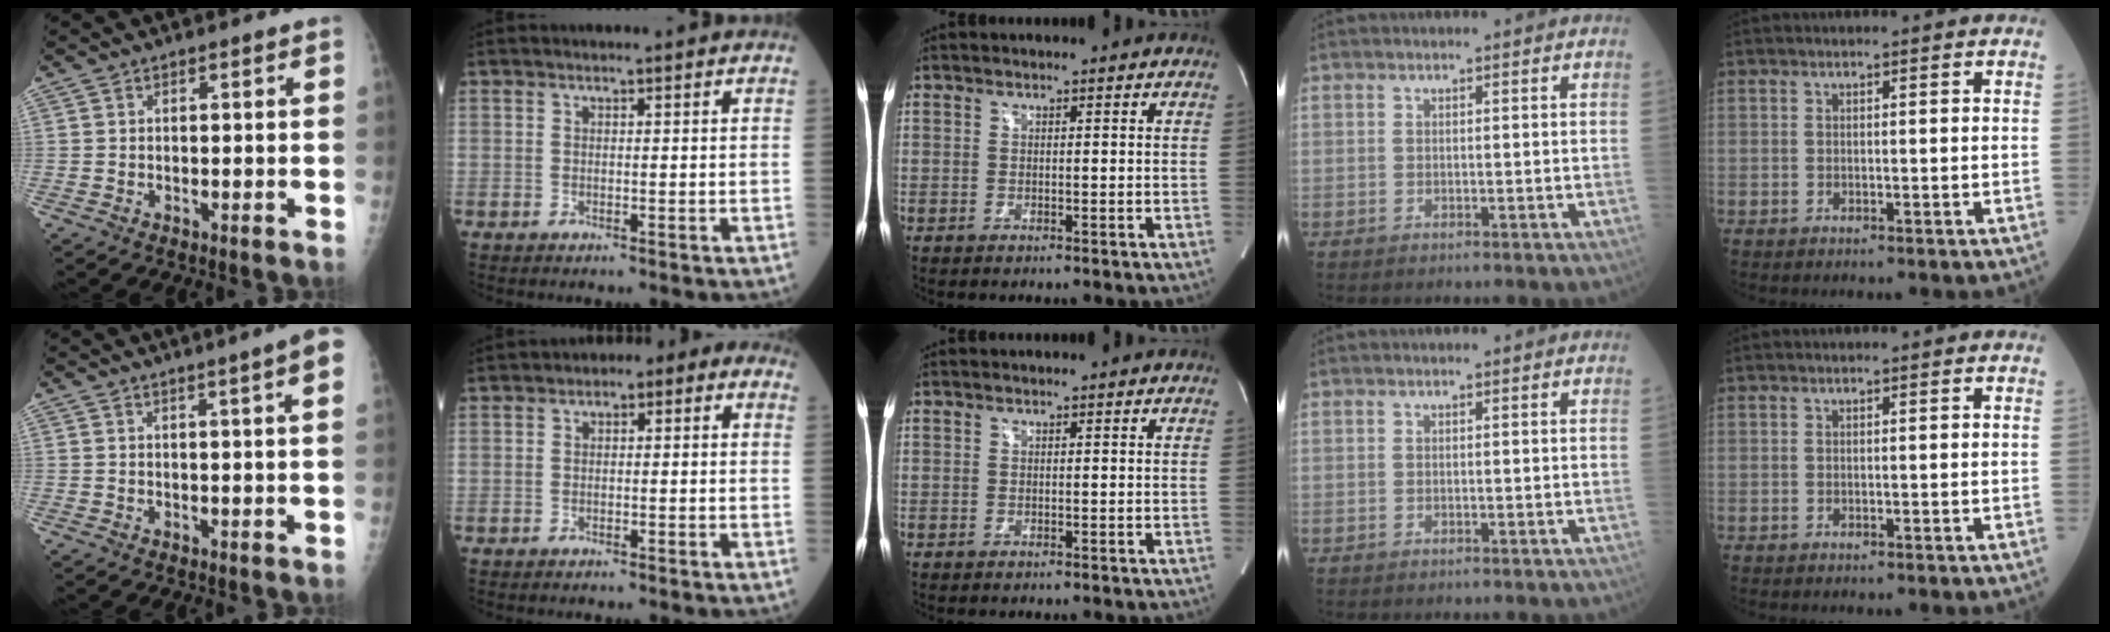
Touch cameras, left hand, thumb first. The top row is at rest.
{"thumb": {"total": 6.8, "force": [3.7, -0.2, 5.7], "torque": [-0.069, -0.002, 0.040]}, "index": {"total": 4.0, "force": [0.0, 2.1, 3.4], "torque": [-0.036, 0.029, -0.013]}}